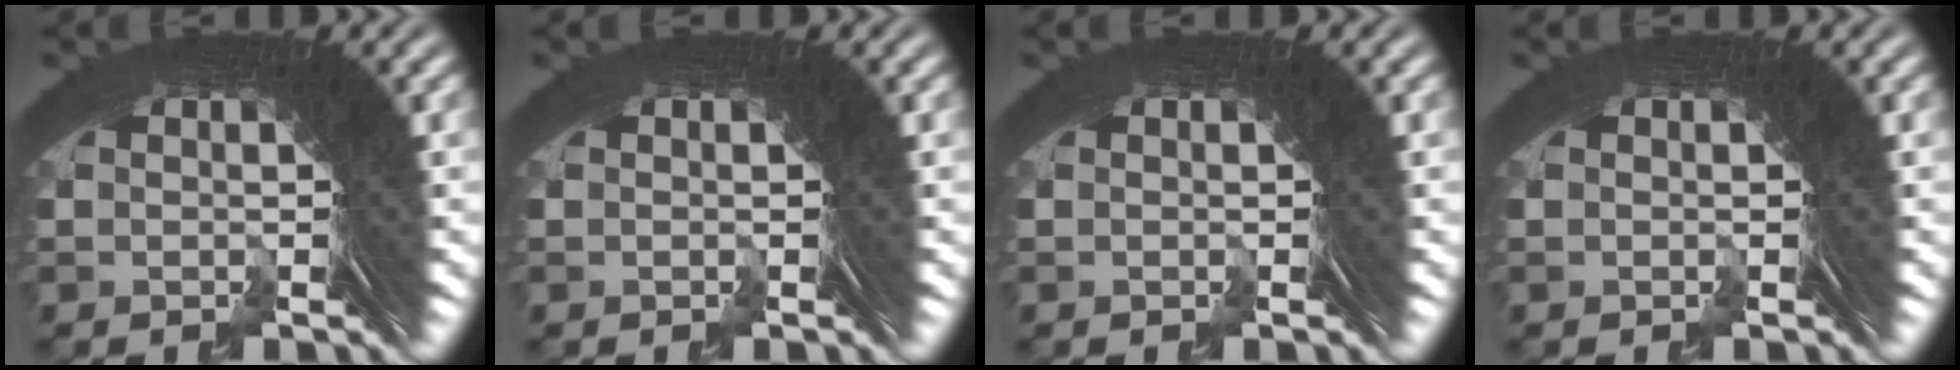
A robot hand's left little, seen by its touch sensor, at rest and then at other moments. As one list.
[{"total": 0.0}, {"total": 0.0}, {"total": 0.0}]